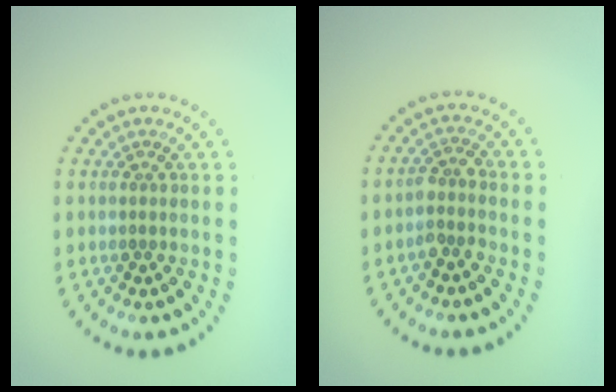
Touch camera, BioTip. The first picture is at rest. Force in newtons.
{"total": 1.9, "press": 1.5, "slide": 1.1}